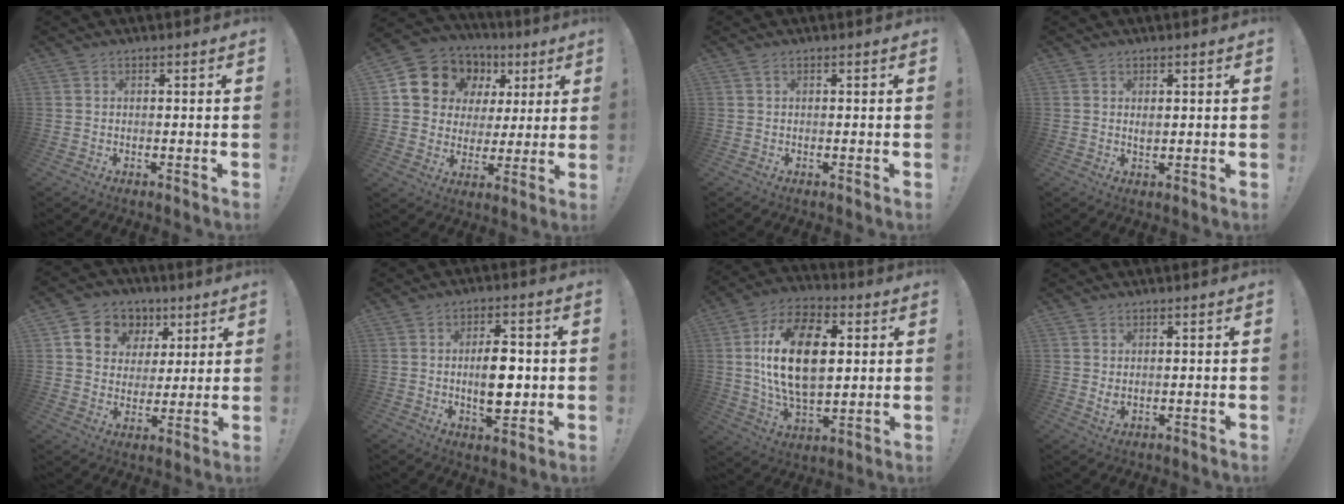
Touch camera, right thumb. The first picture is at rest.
{"total": 11.6, "force": [5.4, 9.7, 3.3], "torque": [-0.053, -0.036, 0.116]}
{"total": 0.7, "force": [0.2, 0.1, 0.6], "torque": [-0.018, 0.003, 0.004]}
{"total": 1.3, "force": [0.5, 0.9, 0.8], "torque": [-0.009, -0.001, 0.007]}
{"total": 11.3, "force": [5.0, 9.4, 3.9], "torque": [-0.056, -0.025, 0.099]}
{"total": 10.2, "force": [-0.4, 5.4, 8.7], "torque": [-0.145, 0.001, -0.010]}
{"total": 22.3, "force": [3.2, 12.7, 18.0], "torque": [-0.331, 0.003, 0.052]}
{"total": 2.1, "force": [0.8, 1.2, 1.6], "torque": [-0.015, -0.005, 0.012]}